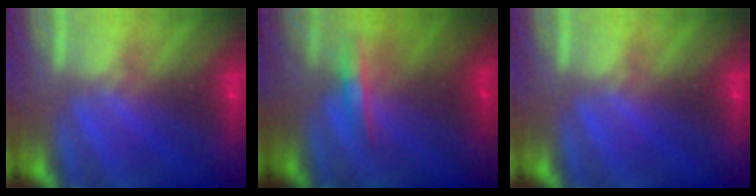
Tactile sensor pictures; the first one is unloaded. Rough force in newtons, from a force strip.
{"total": 1.7}
{"total": 0.0}